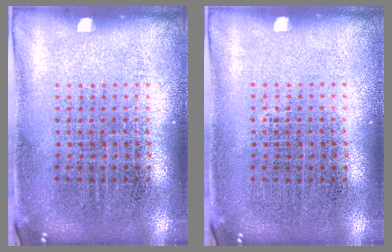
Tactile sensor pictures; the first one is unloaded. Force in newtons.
{"total": 0.0}